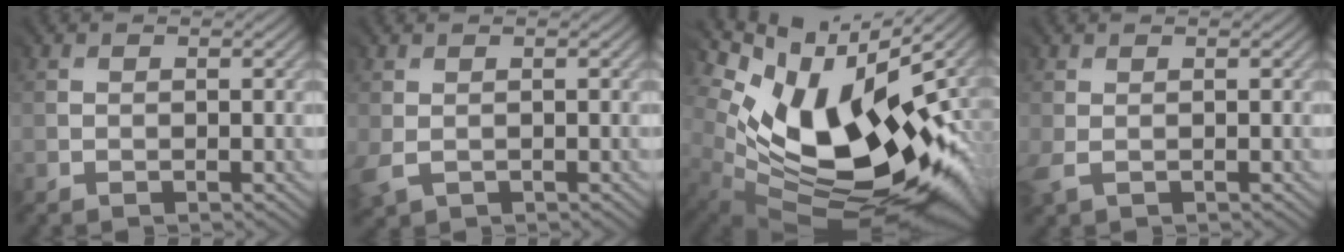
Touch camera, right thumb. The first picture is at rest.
{"total": 1.7, "force": [0.3, 1.4, 0.9], "torque": [-0.033, 0.000, 0.004]}
{"total": 14.2, "force": [0.9, 7.8, 11.8], "torque": [-0.183, -0.022, 0.026]}
{"total": 0.7, "force": [0.1, 0.1, 0.7], "torque": [-0.022, 0.007, -0.004]}